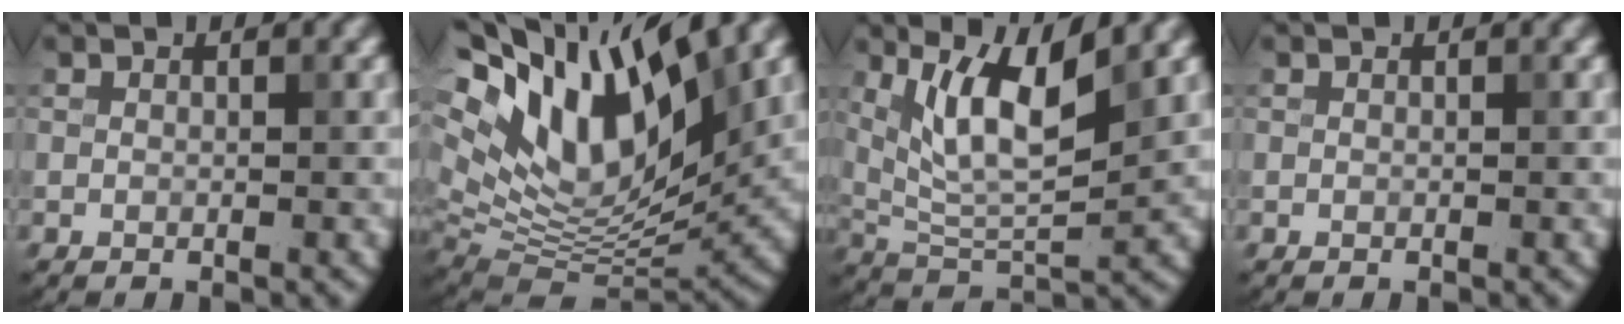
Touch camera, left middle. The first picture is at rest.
{"total": 14.4, "force": [6.0, 6.5, 11.4], "torque": [-0.213, 0.014, 0.103]}
{"total": 7.0, "force": [3.2, 2.2, 5.8], "torque": [-0.113, -0.011, 0.064]}
{"total": 0.0}